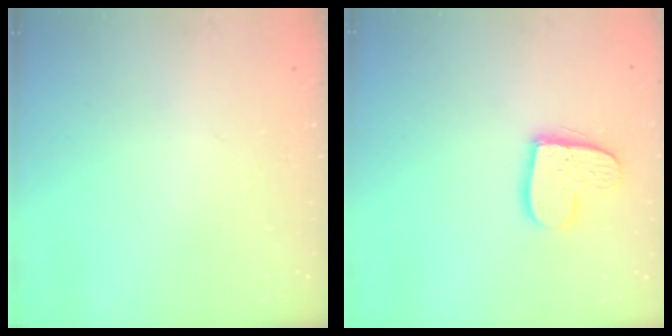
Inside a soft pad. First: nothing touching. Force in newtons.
{"total": 13.1, "press": 13.1, "slide": 0.9}